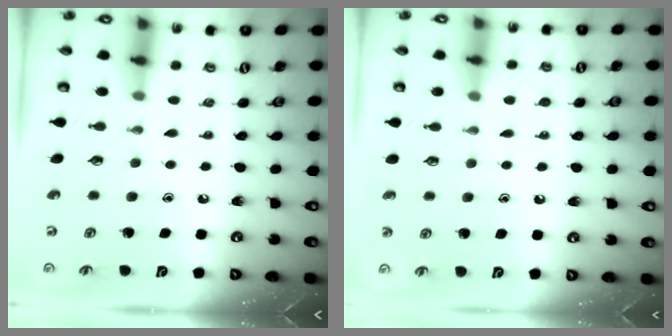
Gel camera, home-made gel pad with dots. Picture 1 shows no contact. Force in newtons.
{"total": 5.8, "press": 5.8, "slide": 0.6}